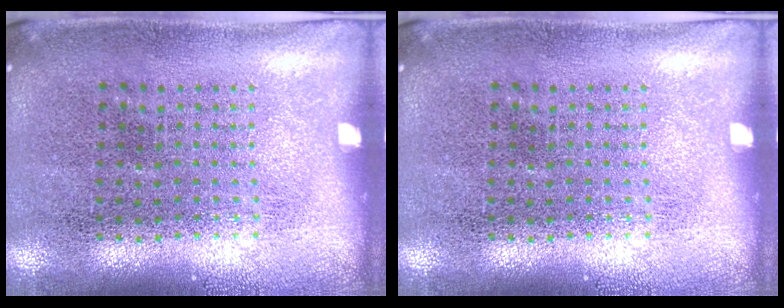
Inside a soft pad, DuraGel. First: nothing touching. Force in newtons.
{"total": 0.0}